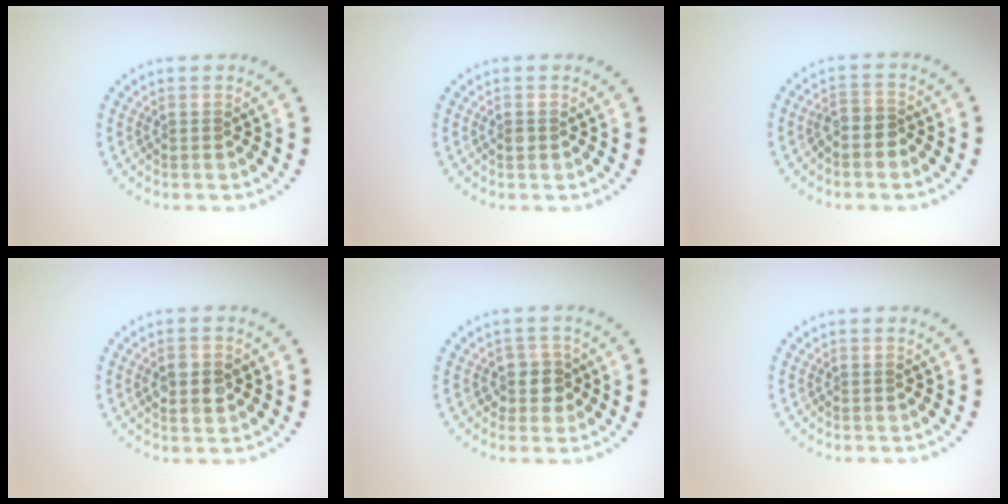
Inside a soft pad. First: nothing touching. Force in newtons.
{"total": 0.6, "press": 0.6, "slide": 0.2}
{"total": 2.0, "press": 1.7, "slide": 1.0}
{"total": 2.8, "press": 2.8, "slide": 0.1}
{"total": 2.3, "press": 1.9, "slide": 1.2}
{"total": 0.0}